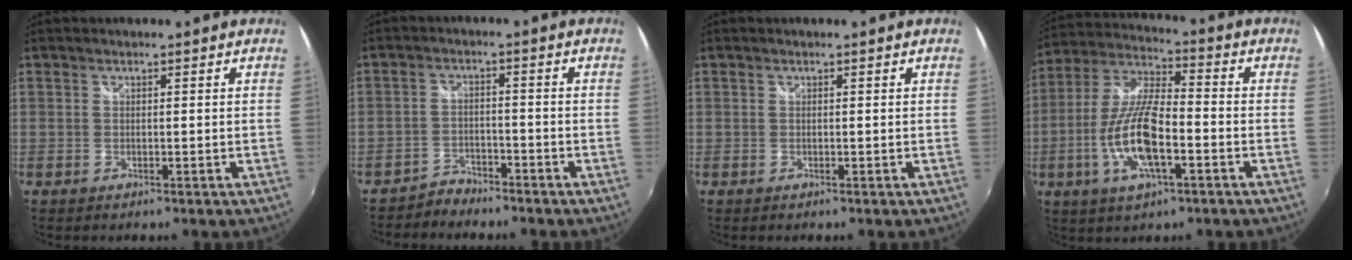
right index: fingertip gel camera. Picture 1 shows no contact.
{"total": 3.9, "force": [-3.6, 1.4, 0.0], "torque": [-0.009, 0.006, -0.065]}
{"total": 0.0}
{"total": 14.2, "force": [-4.5, 4.5, 12.7], "torque": [-0.266, -0.005, -0.087]}